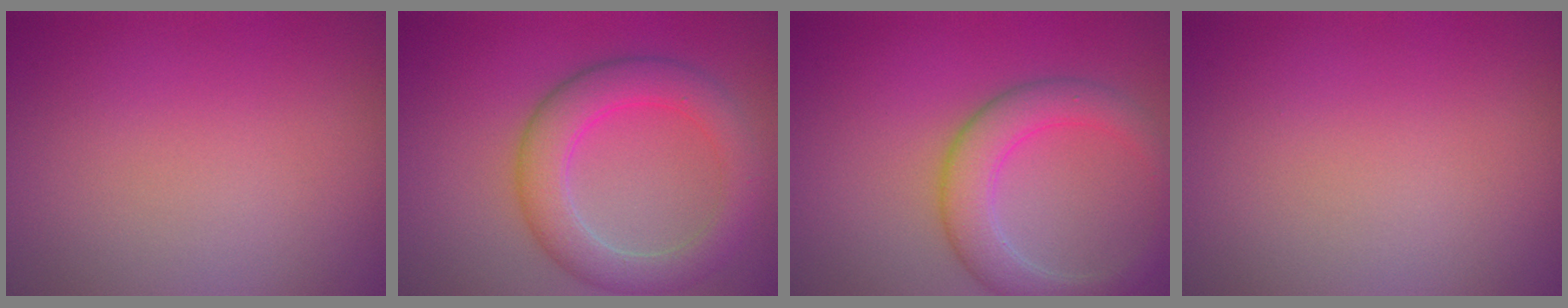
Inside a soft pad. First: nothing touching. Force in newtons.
{"total": 5.2, "press": 5.2, "slide": 0.1}
{"total": 4.6, "press": 4.6, "slide": 0.3}
{"total": 0.0}